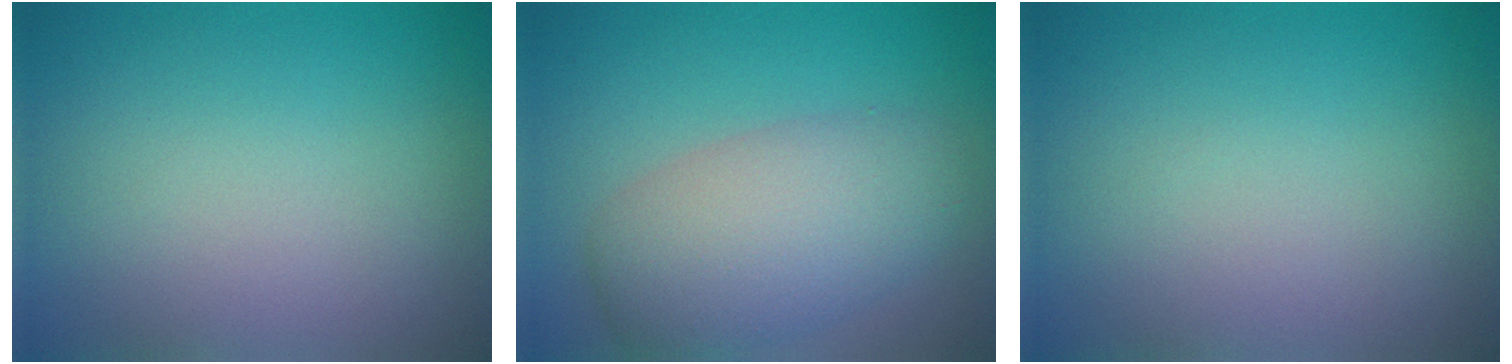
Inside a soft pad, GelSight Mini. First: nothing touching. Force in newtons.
{"total": 6.1, "press": 6.1, "slide": 0.4}
{"total": 0.0}